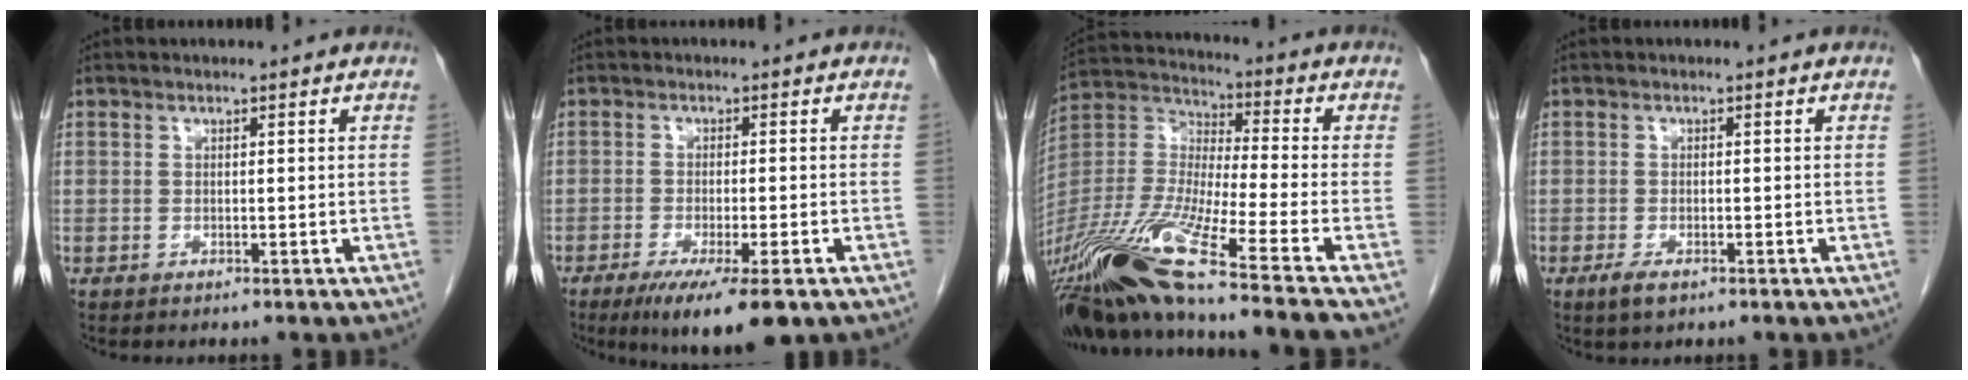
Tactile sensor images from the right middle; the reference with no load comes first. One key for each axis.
{"total": 9.1, "fx": -5.7, "fy": 1.1, "fz": 7.0, "tx": -0.105, "ty": -0.022, "tz": -0.087}
{"total": 21.8, "fx": -16.1, "fy": -1.4, "fz": 14.6, "tx": -0.331, "ty": -0.035, "tz": -0.303}
{"total": 2.3, "fx": -1.3, "fy": 0.9, "fz": 1.6, "tx": -0.036, "ty": -0.002, "tz": -0.019}